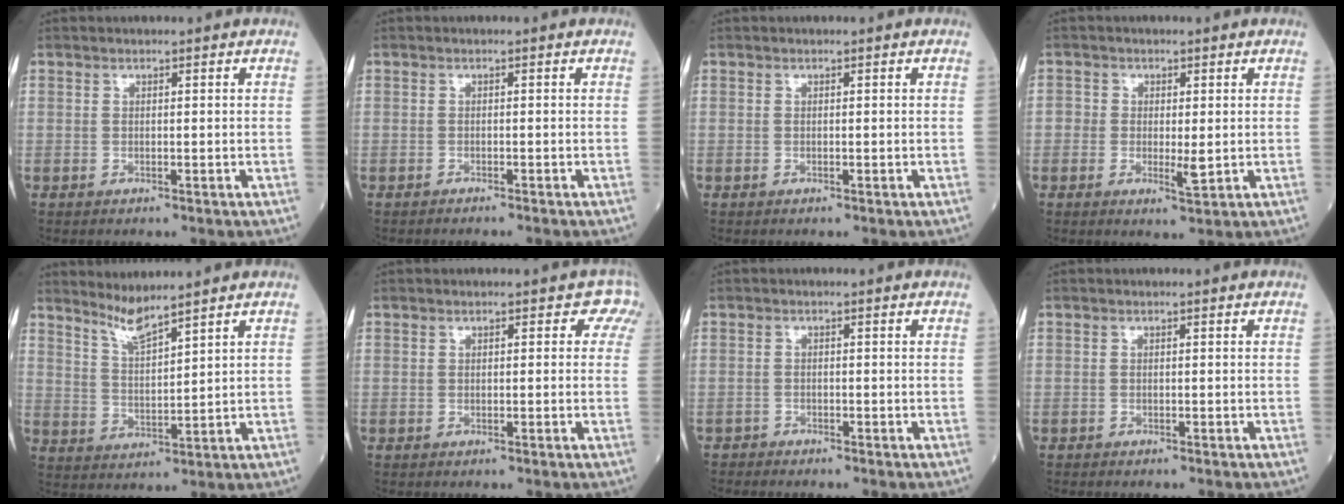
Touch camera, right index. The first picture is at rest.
{"total": 2.0, "force": [-1.9, -0.1, 0.7], "torque": [-0.010, 0.001, -0.024]}
{"total": 0.0}
{"total": 3.8, "force": [-0.5, 1.8, 3.3], "torque": [-0.049, -0.003, -0.009]}
{"total": 4.6, "force": [4.2, -0.7, 1.7], "torque": [-0.037, -0.016, 0.088]}
{"total": 2.2, "force": [0.9, 1.7, 1.0], "torque": [0.014, 0.004, 0.000]}
{"total": 1.6, "force": [-1.6, 0.1, -0.1], "torque": [0.001, -0.003, -0.029]}
{"total": 0.8, "force": [-0.7, 0.1, 0.2], "torque": [-0.004, 0.000, -0.013]}